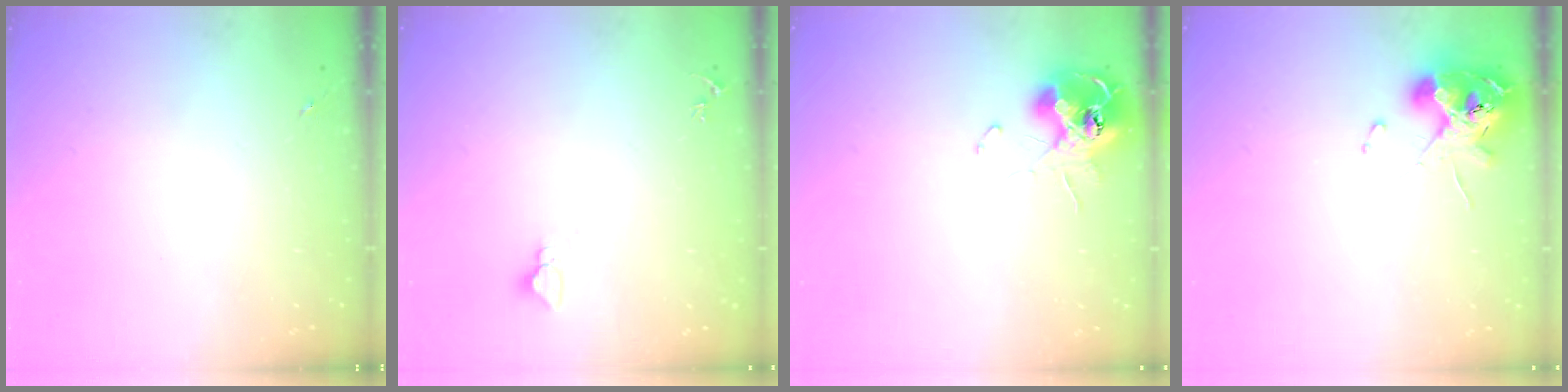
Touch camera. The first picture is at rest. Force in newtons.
{"total": 2.8, "press": 2.8, "slide": 0.2}
{"total": 11.6, "press": 11.6, "slide": 1.1}
{"total": 10.9, "press": 10.8, "slide": 1.8}